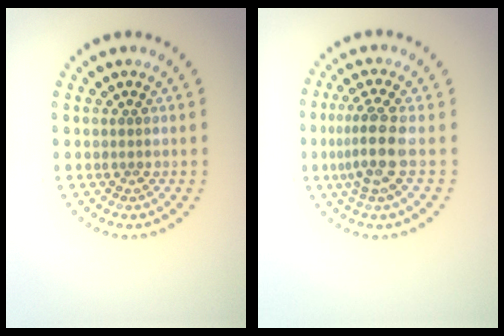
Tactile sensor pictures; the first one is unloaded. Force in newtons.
{"total": 3.6, "press": 3.2, "slide": 1.6}